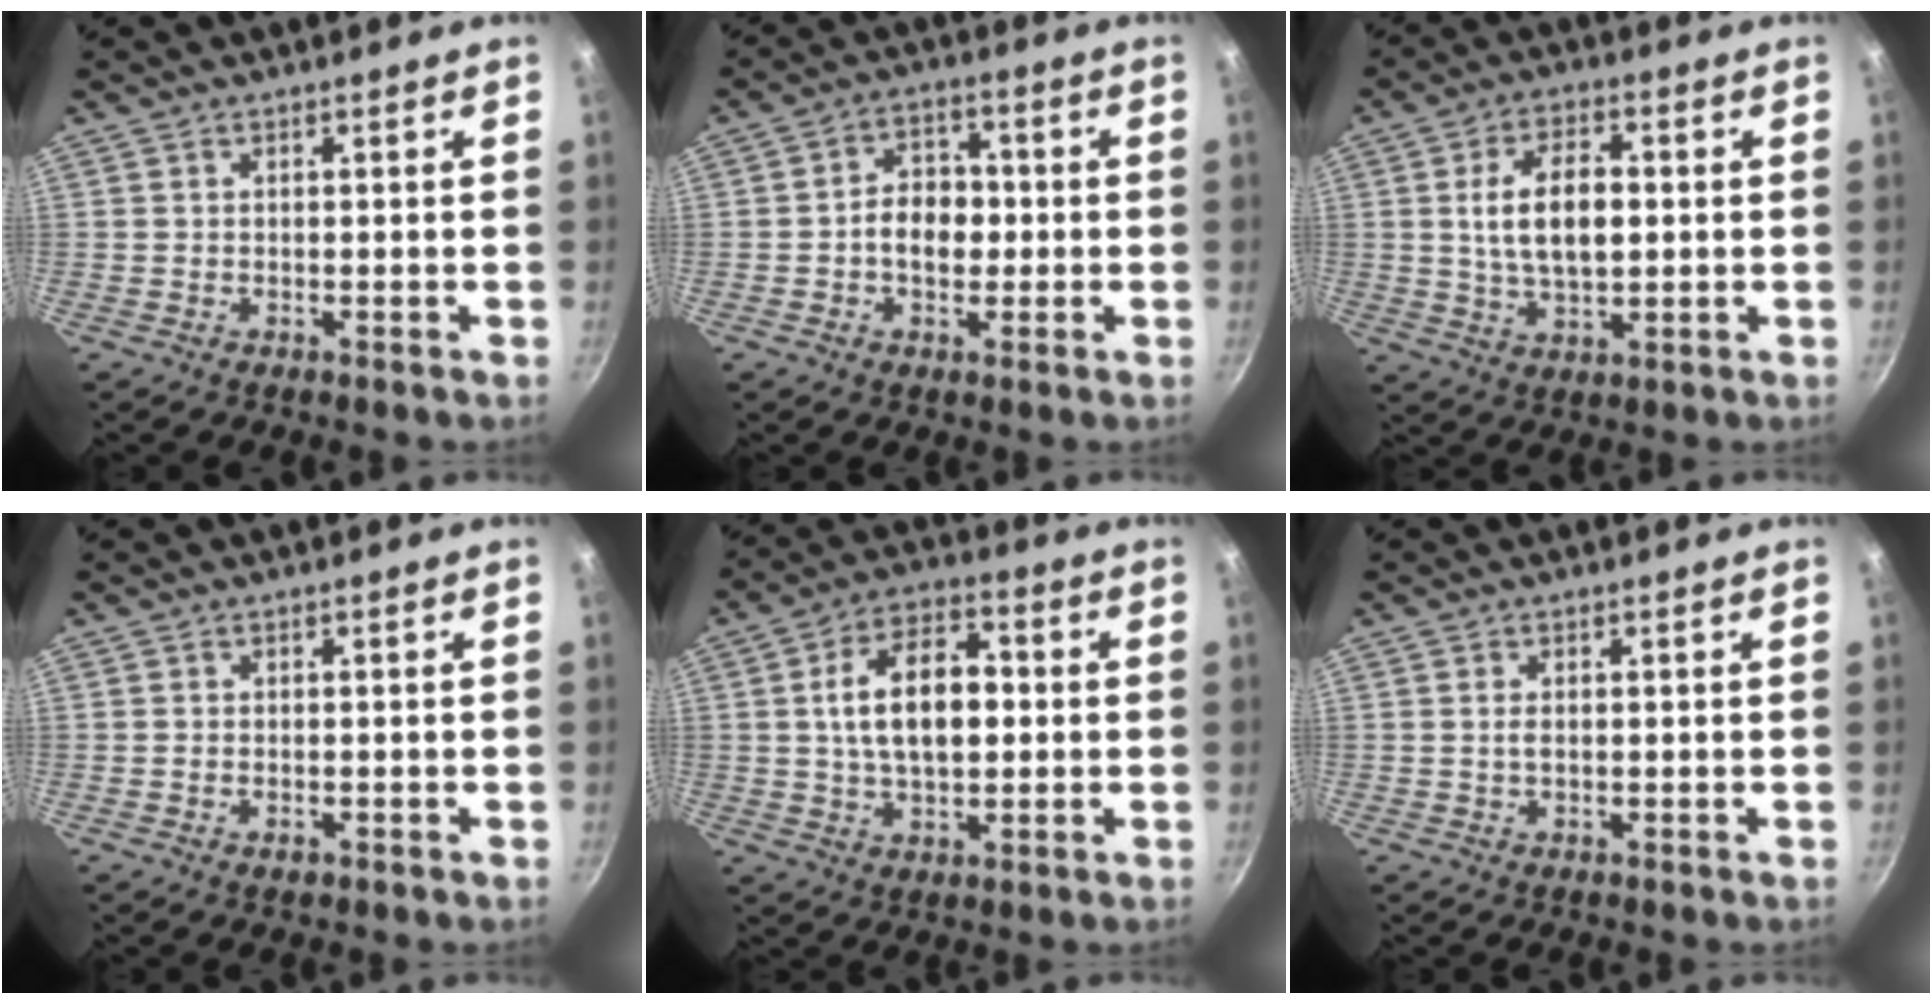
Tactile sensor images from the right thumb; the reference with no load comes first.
{"total": 7.4, "force": [-0.8, 5.2, 5.2], "torque": [-0.059, 0.018, -0.021]}
{"total": 10.9, "force": [1.1, 5.8, 9.2], "torque": [-0.154, 0.003, 0.024]}
{"total": 0.9, "force": [-0.4, 0.6, 0.6], "torque": [-0.013, 0.003, -0.006]}
{"total": 13.4, "force": [1.1, 7.7, 11.0], "torque": [-0.172, 0.016, 0.014]}
{"total": 1.3, "force": [0.1, 0.7, 1.1], "torque": [-0.021, -0.001, 0.003]}